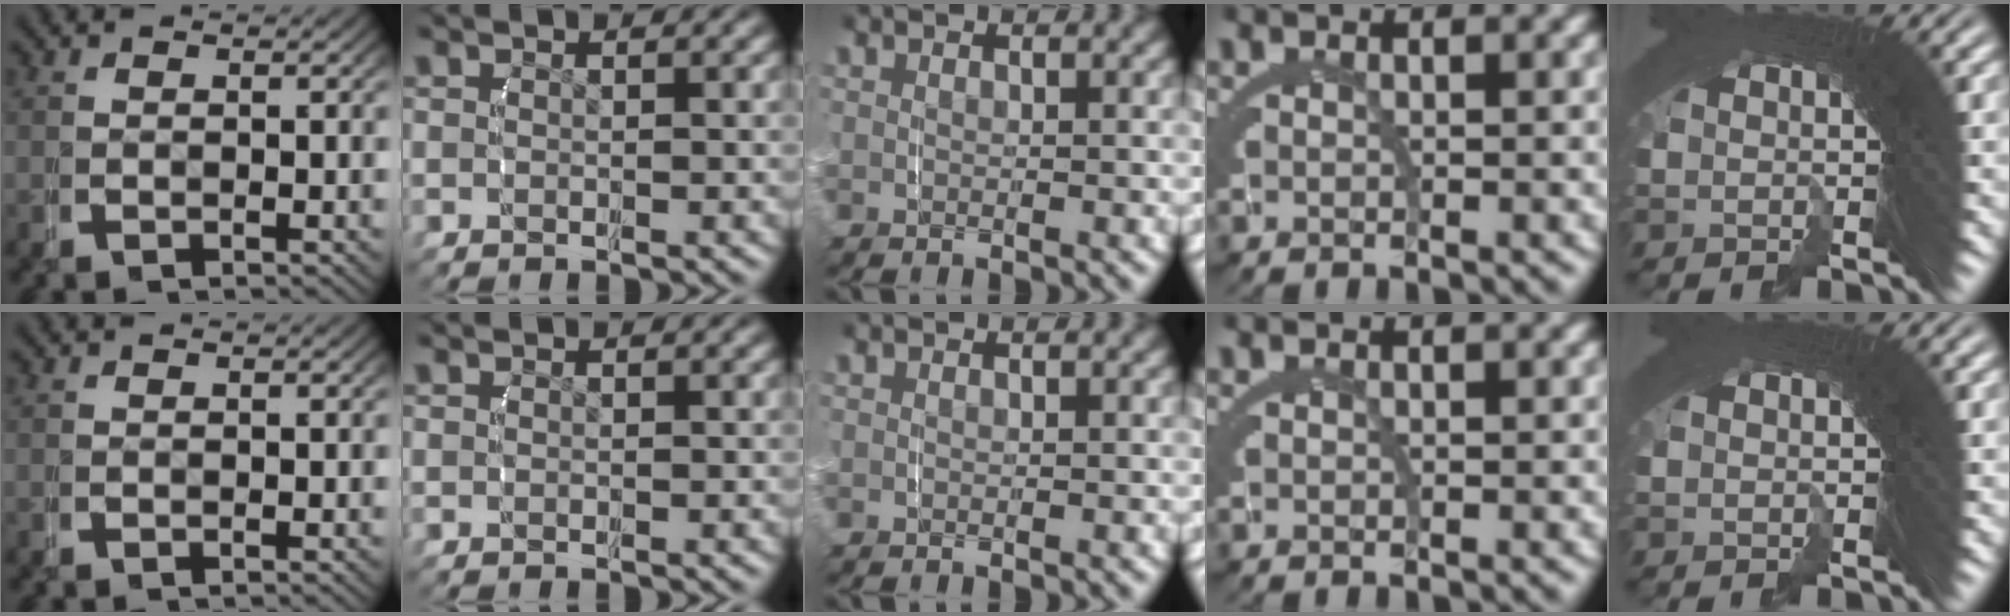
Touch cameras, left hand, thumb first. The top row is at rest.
{}